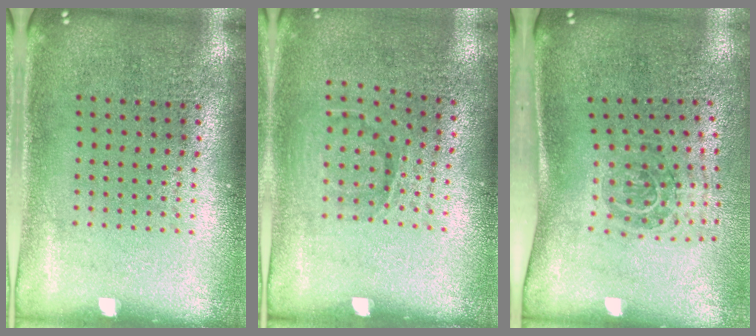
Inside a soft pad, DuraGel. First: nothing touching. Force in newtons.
{"total": 0.9, "press": 0.6, "slide": 0.7}
{"total": 1.9, "press": 1.2, "slide": 1.5}